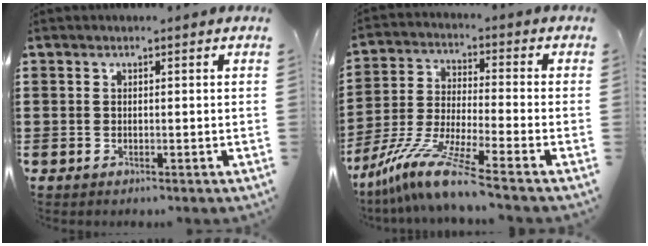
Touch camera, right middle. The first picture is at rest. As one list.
[{"total": 10.1, "force": [-8.0, -0.1, 6.2], "torque": [-0.142, -0.008, -0.167]}]